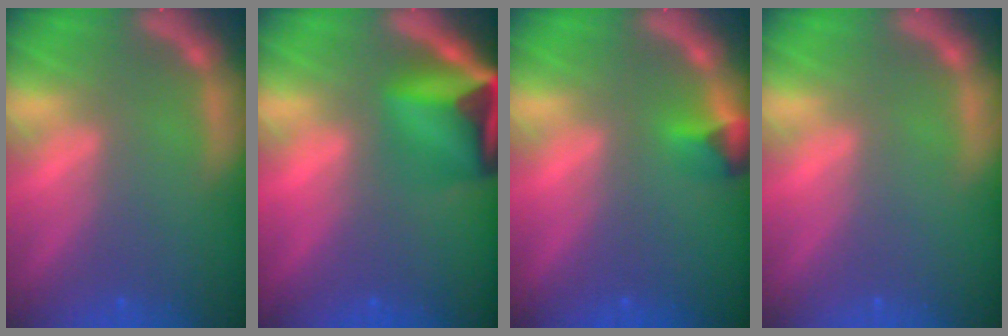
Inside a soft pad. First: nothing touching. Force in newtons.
{"total": 9.0}
{"total": 1.9}
{"total": 0.0}